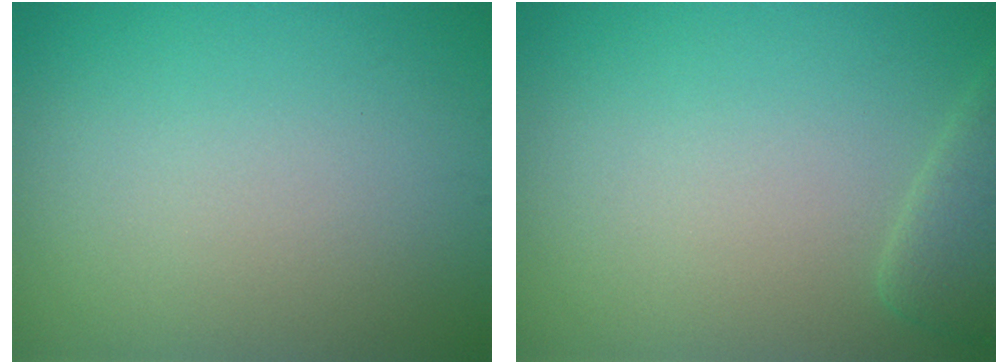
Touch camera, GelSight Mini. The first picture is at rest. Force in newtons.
{"total": 2.2, "press": 2.2, "slide": 0.2}